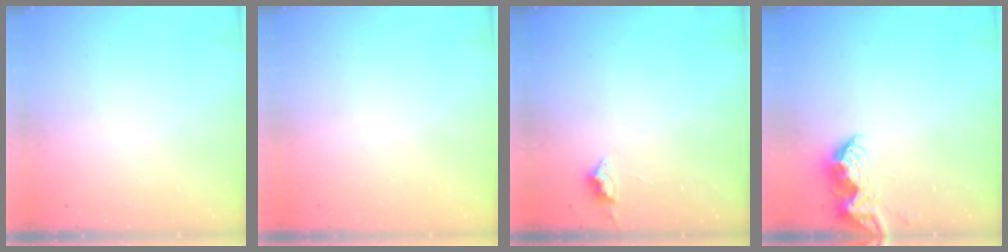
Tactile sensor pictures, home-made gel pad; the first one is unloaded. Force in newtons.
{"total": 1.5, "press": 1.3, "slide": 0.9}
{"total": 2.9, "press": 2.8, "slide": 0.4}
{"total": 8.1, "press": 8.1, "slide": 0.6}